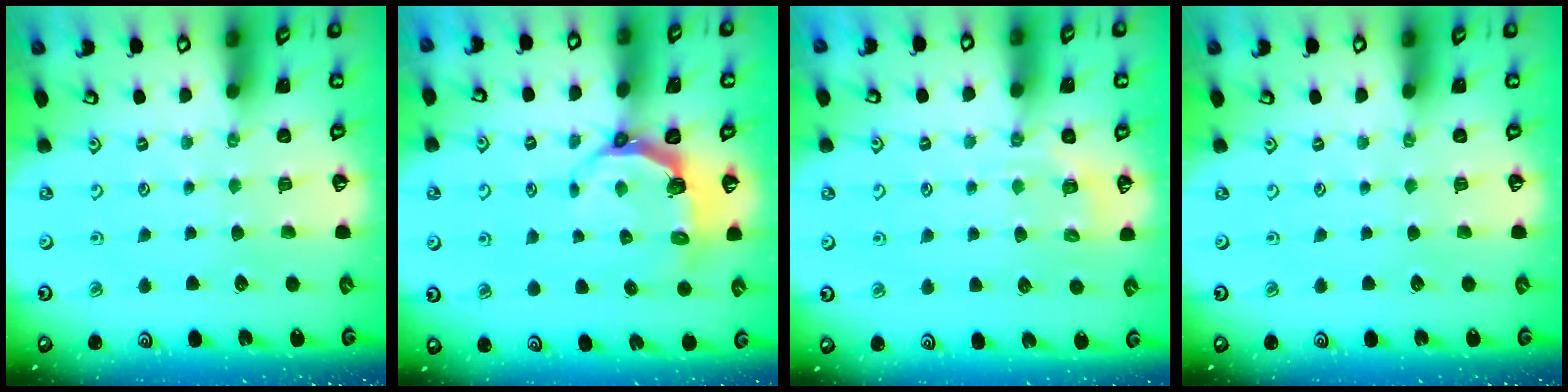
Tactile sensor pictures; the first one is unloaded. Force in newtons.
{"total": 5.4, "press": 4.1, "slide": 3.5}
{"total": 2.9, "press": 2.6, "slide": 1.2}
{"total": 0.0}